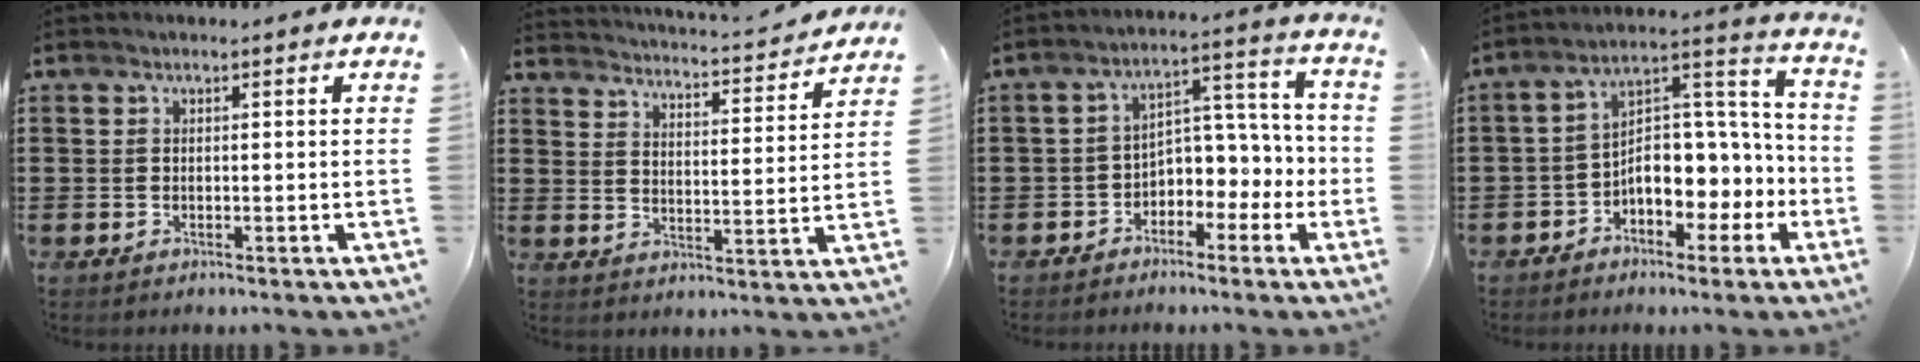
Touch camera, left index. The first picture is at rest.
{"total": 3.0, "force": [2.9, -0.5, 0.1], "torque": [-0.023, -0.034, 0.042]}
{"total": 5.0, "force": [-3.0, 3.8, 1.3], "torque": [-0.031, -0.002, -0.062]}
{"total": 8.0, "force": [-3.9, 5.4, 4.4], "torque": [-0.064, -0.001, -0.077]}